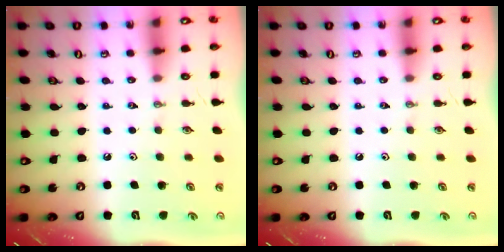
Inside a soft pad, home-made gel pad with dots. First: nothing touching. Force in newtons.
{"total": 0.0}